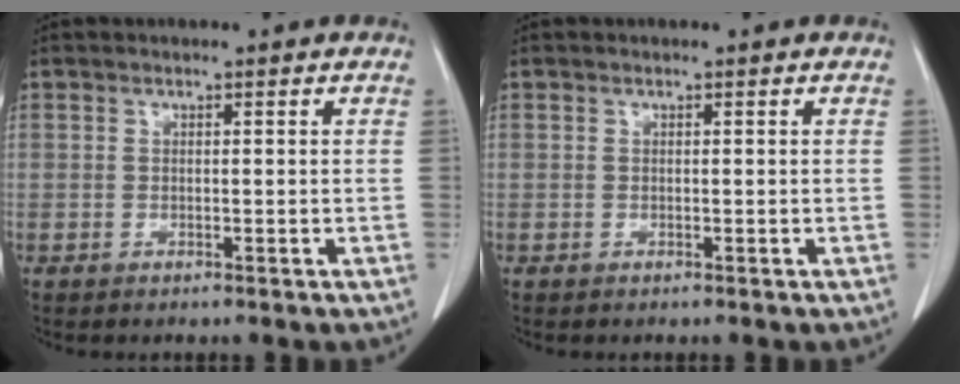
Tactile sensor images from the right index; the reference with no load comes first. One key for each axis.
{"total": 0.0}